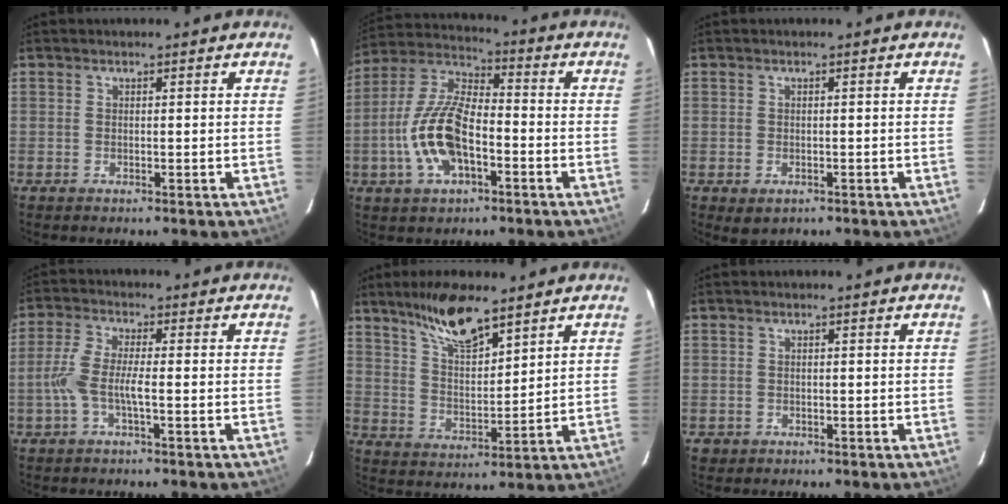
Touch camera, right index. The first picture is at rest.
{"total": 14.2, "force": [-4.4, 6.4, 11.9], "torque": [-0.253, 0.003, -0.083]}
{"total": 2.2, "force": [-0.9, 1.7, 1.1], "torque": [-0.019, -0.004, -0.009]}
{"total": 5.7, "force": [-1.6, 0.7, 5.4], "torque": [-0.124, 0.003, -0.033]}
{"total": 11.3, "force": [8.4, 2.9, 6.9], "torque": [-0.121, 0.007, 0.161]}
{"total": 1.8, "force": [-0.5, 1.7, 0.3], "torque": [-0.007, 0.002, -0.004]}